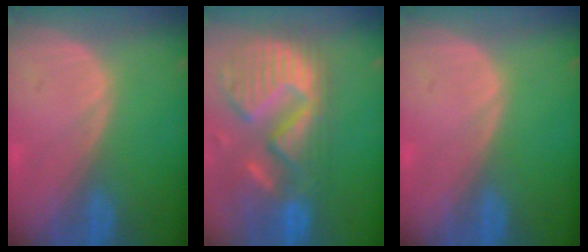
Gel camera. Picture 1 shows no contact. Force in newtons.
{"total": 14.2, "press": 11.8, "slide": 7.8}
{"total": 0.0}